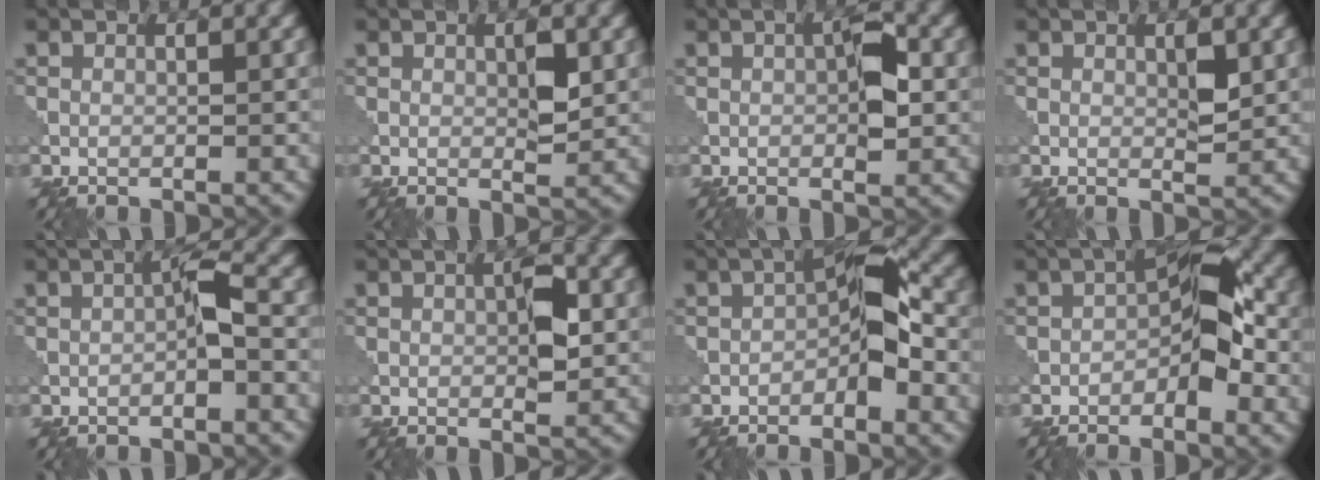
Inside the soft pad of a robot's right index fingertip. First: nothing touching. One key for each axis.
{"total": 2.2, "fx": 0.3, "fy": 0.8, "fz": 2.0, "tx": -0.031, "ty": -0.003, "tz": 0.006}
{"total": 3.2, "fx": 0.0, "fy": 1.1, "fz": 3.0, "tx": -0.046, "ty": 0.003, "tz": -0.002}
{"total": 1.9, "fx": 0.4, "fy": 0.7, "fz": 1.7, "tx": -0.025, "ty": -0.004, "tz": 0.008}
{"total": 2.1, "fx": -0.5, "fy": 0.4, "fz": 2.0, "tx": -0.036, "ty": 0.010, "tz": -0.011}
{"total": 2.8, "fx": 0.2, "fy": 1.0, "fz": 2.7, "tx": -0.042, "ty": -0.001, "tz": 0.002}
{"total": 5.8, "fx": -1.4, "fy": 2.5, "fz": 5.0, "tx": -0.069, "ty": 0.015, "tz": -0.037}
{"total": 6.3, "fx": -1.5, "fy": 3.0, "fz": 5.3, "tx": -0.069, "ty": 0.013, "tz": -0.036}